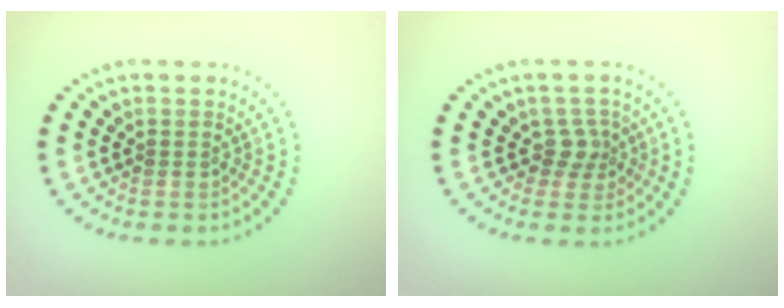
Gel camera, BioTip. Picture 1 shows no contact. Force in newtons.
{"total": 2.0, "press": 1.4, "slide": 1.4}